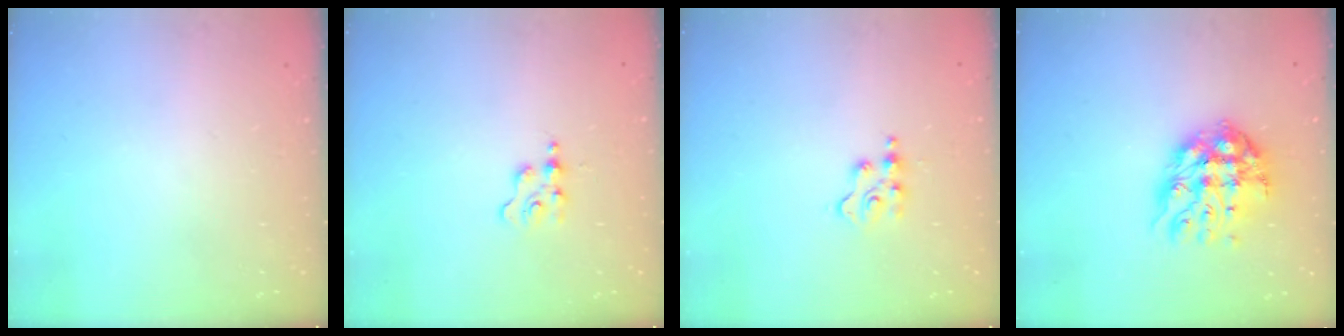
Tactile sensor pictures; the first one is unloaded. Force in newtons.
{"total": 1.9, "press": 1.9, "slide": 0.2}
{"total": 3.8, "press": 3.8, "slide": 0.5}
{"total": 14.3, "press": 14.2, "slide": 1.2}